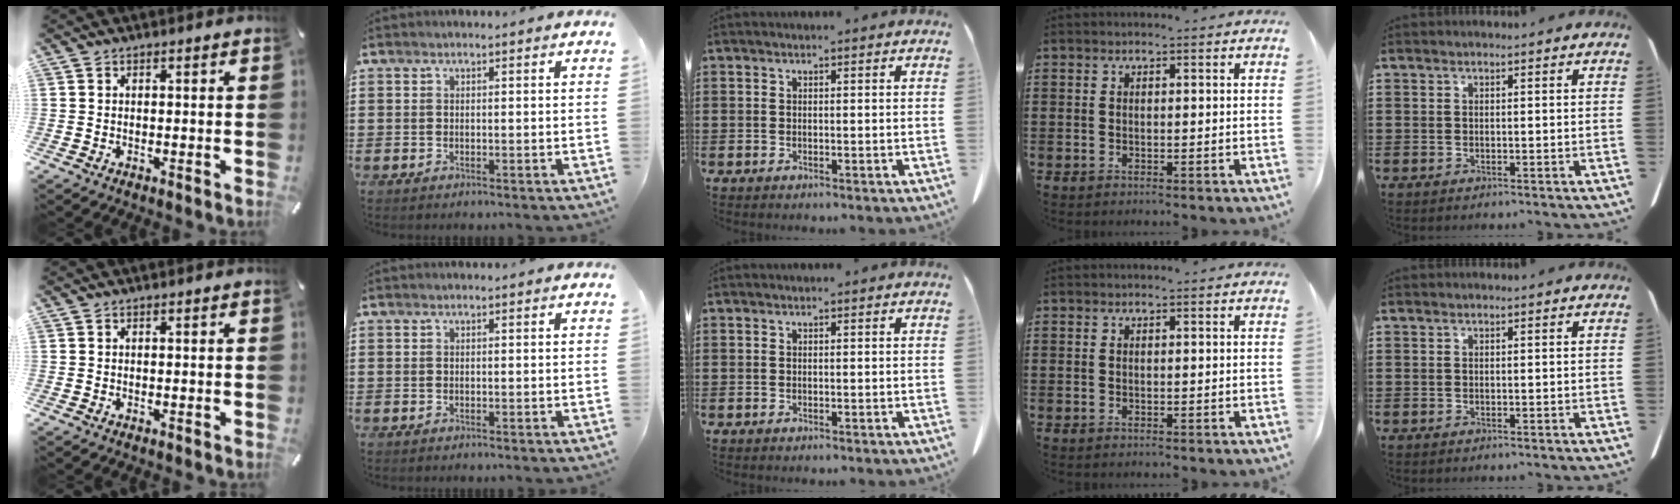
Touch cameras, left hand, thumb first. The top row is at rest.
{}